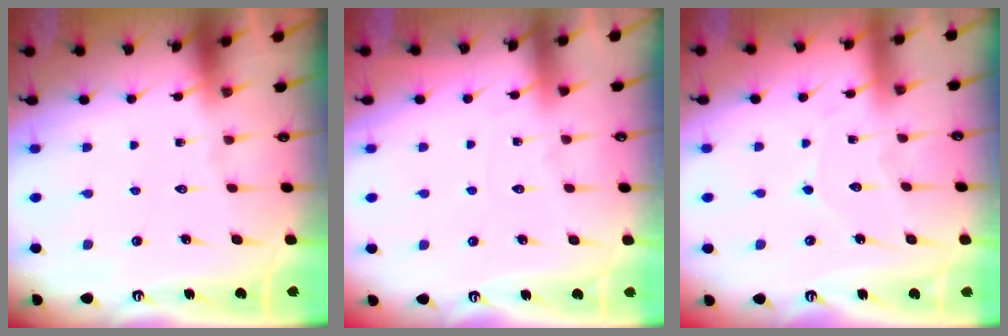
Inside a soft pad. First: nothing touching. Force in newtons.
{"total": 3.9, "press": 3.8, "slide": 0.6}
{"total": 4.3, "press": 4.3, "slide": 0.2}